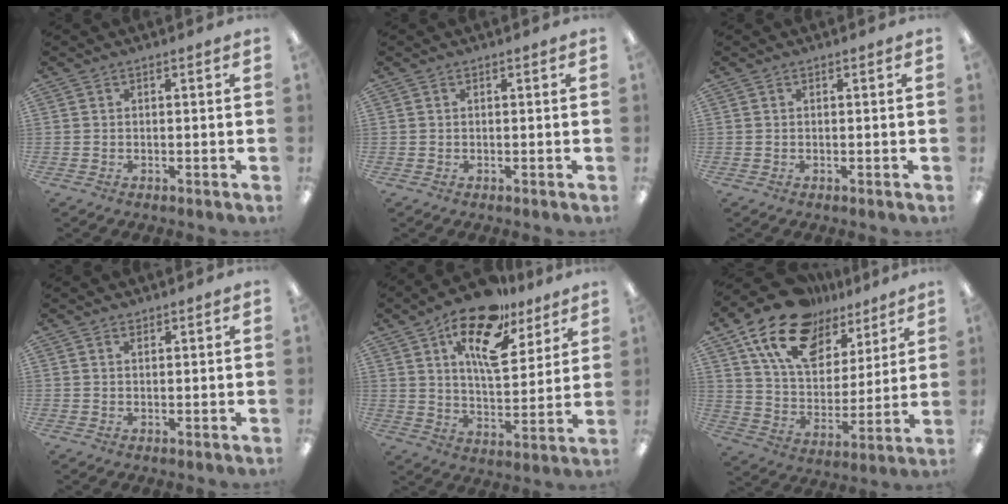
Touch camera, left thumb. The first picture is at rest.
{"total": 0.0}
{"total": 0.0}
{"total": 0.9, "force": [0.8, 0.3, 0.2], "torque": [-0.006, -0.001, 0.015]}
{"total": 18.4, "force": [11.7, 8.1, 11.8], "torque": [-0.181, -0.056, 0.195]}
{"total": 18.5, "force": [12.1, 10.6, 9.1], "torque": [-0.173, -0.059, 0.220]}